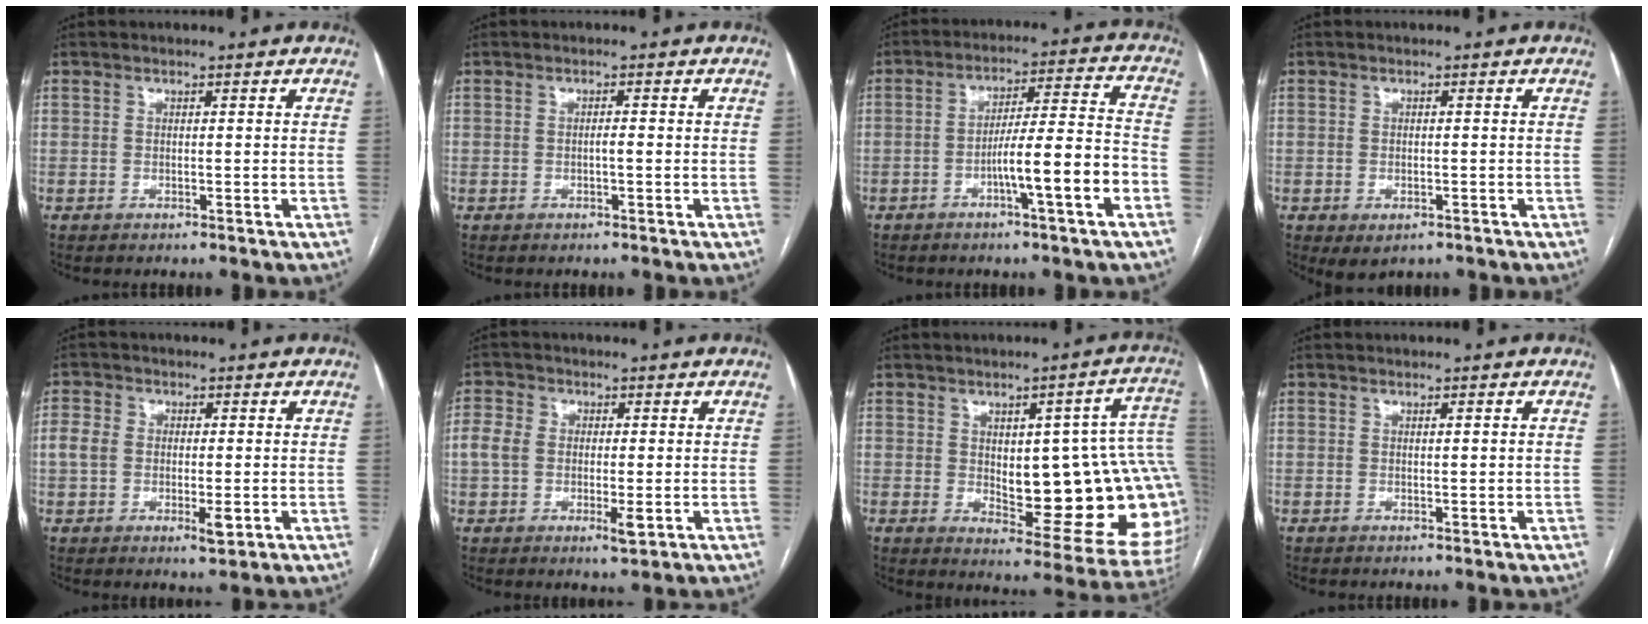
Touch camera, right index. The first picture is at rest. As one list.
[{"total": 0.8, "force": [-0.2, 0.2, 0.7], "torque": [-0.012, 0.002, -0.004]}, {"total": 10.3, "force": [-4.2, -0.1, 9.4], "torque": [-0.150, 0.017, -0.063]}, {"total": 3.0, "force": [-1.6, 1.7, 2.0], "torque": [-0.031, -0.005, -0.011]}, {"total": 5.8, "force": [-0.6, 3.3, 4.6], "torque": [-0.086, 0.003, -0.009]}, {"total": 6.1, "force": [-0.6, 3.4, 5.0], "torque": [-0.100, 0.002, -0.009]}, {"total": 21.5, "force": [1.0, 6.0, 20.6], "torque": [-0.181, 0.020, 0.035]}, {"total": 0.6, "force": [0.1, 0.0, 0.6], "torque": [-0.010, 0.000, 0.002]}]